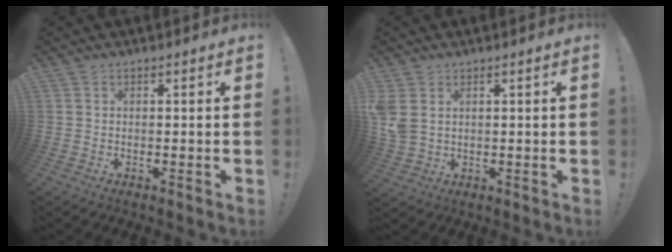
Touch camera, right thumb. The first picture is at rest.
{"total": 5.7, "force": [2.0, 3.9, 3.5], "torque": [-0.075, -0.006, 0.042]}